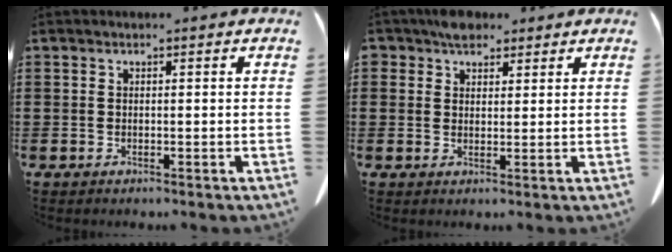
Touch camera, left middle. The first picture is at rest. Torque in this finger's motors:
{"motor_torque": [1.53, 0.61, 0.28, 0.20]}